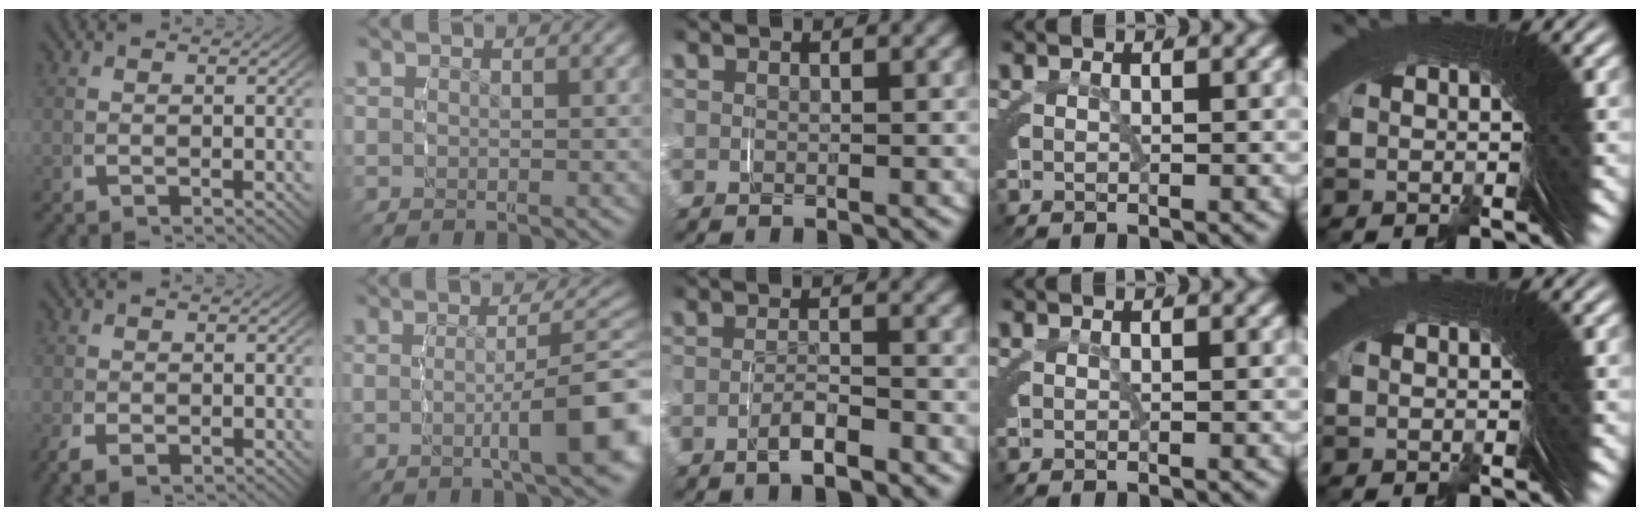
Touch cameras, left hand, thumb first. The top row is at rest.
{"thumb": {"total": 1.7, "force": [-0.5, 1.3, 1.0], "torque": [-0.028, -0.015, 0.000]}, "index": {"total": 7.1, "force": [-2.3, 1.3, 6.6], "torque": [-0.090, -0.003, -0.034]}, "middle": {"total": 2.1, "force": [-1.6, 0.4, 1.3], "torque": [-0.023, 0.000, -0.031]}}